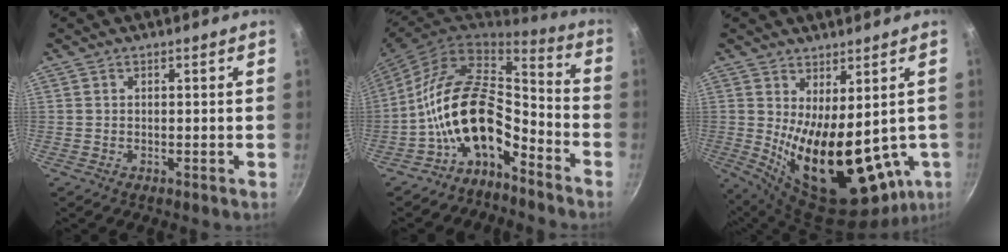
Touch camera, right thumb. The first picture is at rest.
{"total": 15.9, "force": [-7.4, 8.7, 11.0], "torque": [-0.170, 0.081, -0.153]}
{"total": 21.0, "force": [-0.9, 9.7, 18.6], "torque": [-0.256, -0.049, 0.020]}